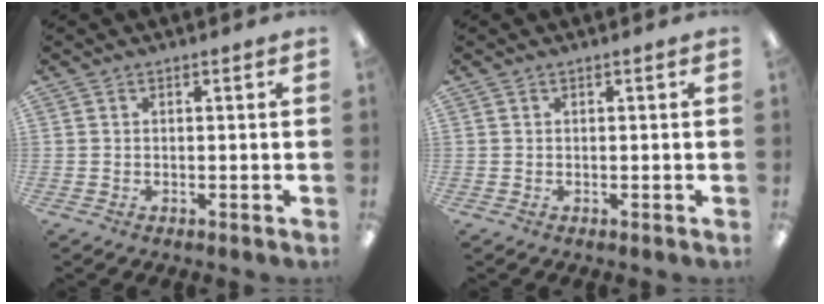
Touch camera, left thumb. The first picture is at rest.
{"total": 0.0}